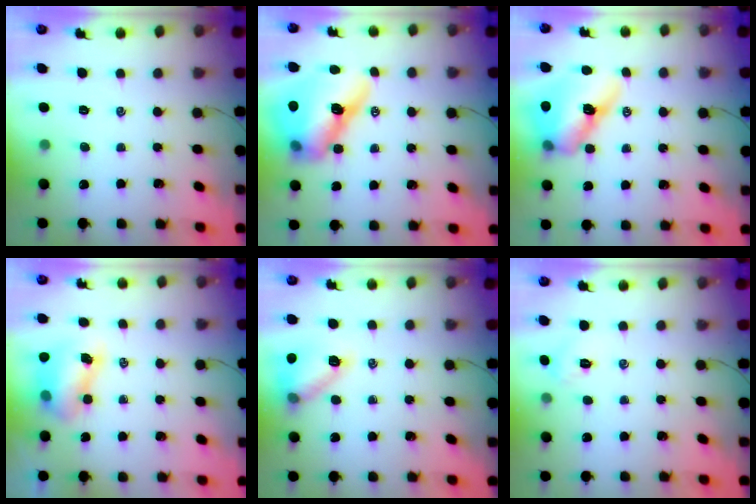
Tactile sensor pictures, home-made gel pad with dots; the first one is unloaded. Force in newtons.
{"total": 16.8, "press": 16.0, "slide": 4.9}
{"total": 14.5, "press": 13.8, "slide": 4.3}
{"total": 8.6, "press": 8.5, "slide": 1.7}
{"total": 13.4, "press": 13.4, "slide": 0.6}
{"total": 3.0, "press": 2.9, "slide": 0.9}